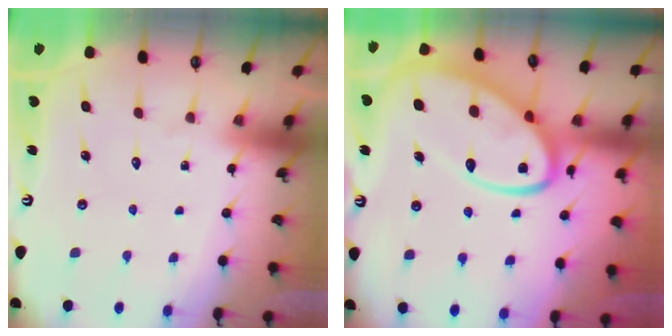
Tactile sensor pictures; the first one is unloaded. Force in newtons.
{"total": 15.8, "press": 15.7, "slide": 1.6}